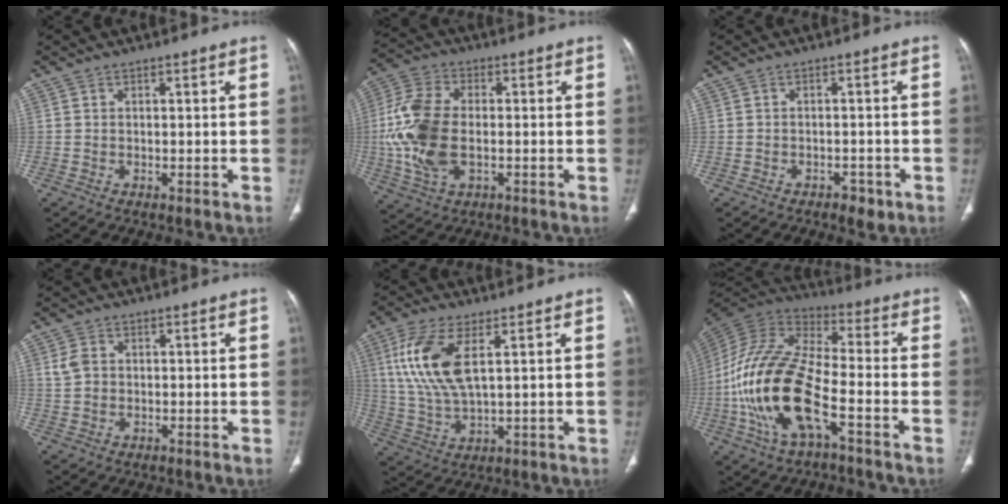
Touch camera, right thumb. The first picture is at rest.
{"total": 14.0, "force": [-1.1, 8.1, 11.3], "torque": [-0.250, 0.007, -0.021]}
{"total": 2.9, "force": [-1.7, 1.7, 1.6], "torque": [-0.016, 0.008, -0.017]}
{"total": 3.1, "force": [0.5, 2.4, 1.9], "torque": [-0.041, 0.005, 0.010]}
{"total": 12.5, "force": [3.8, 5.0, 10.7], "torque": [-0.241, -0.010, 0.081]}
{"total": 20.2, "force": [-6.4, 8.2, 17.3], "torque": [-0.359, 0.038, -0.121]}